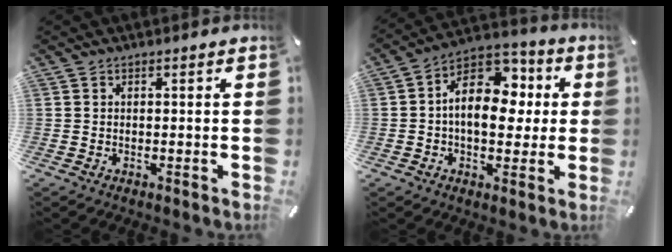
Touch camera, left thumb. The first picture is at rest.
{"total": 14.7, "force": [1.0, 10.4, 10.3], "torque": [-0.156, -0.004, 0.017]}